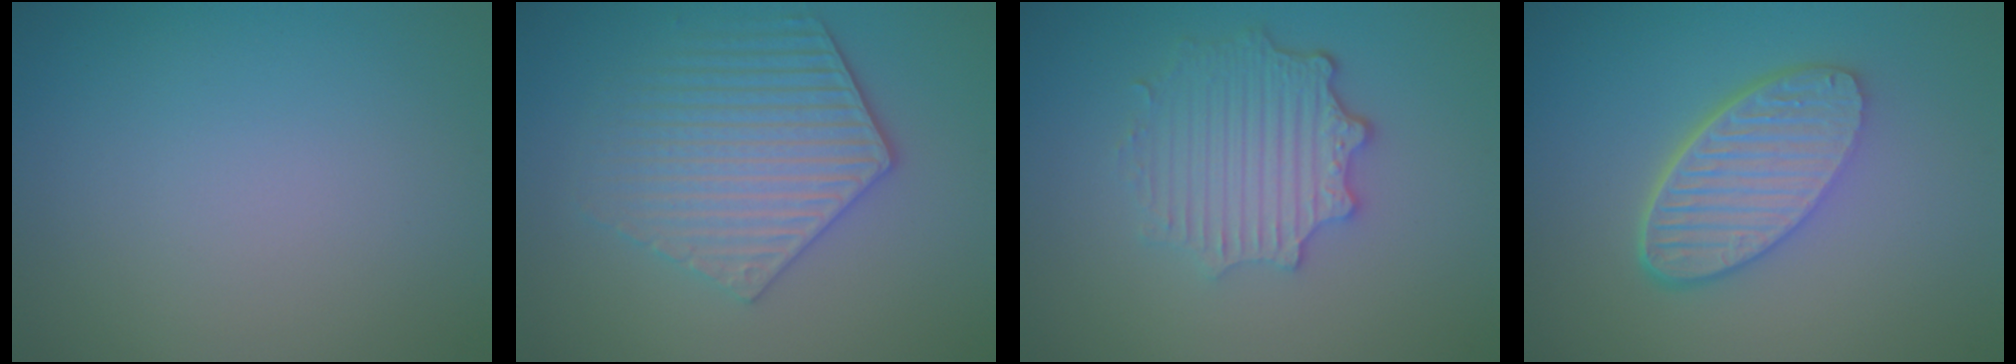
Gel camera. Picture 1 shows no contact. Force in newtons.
{"total": 4.6, "press": 4.0, "slide": 2.2}
{"total": 4.6, "press": 3.6, "slide": 2.8}
{"total": 6.0, "press": 4.4, "slide": 4.1}